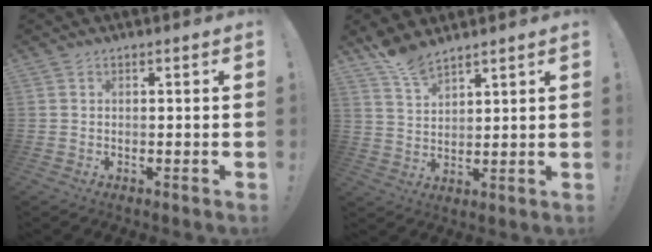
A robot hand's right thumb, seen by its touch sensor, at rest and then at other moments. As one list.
[{"total": 6.9, "force": [6.1, 1.9, 2.5], "torque": [-0.049, -0.038, 0.115]}]